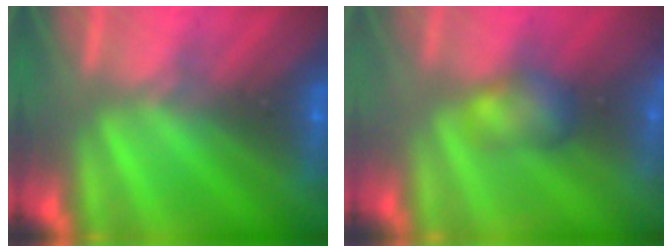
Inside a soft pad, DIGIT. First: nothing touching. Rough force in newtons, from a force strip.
{"total": 3.0}